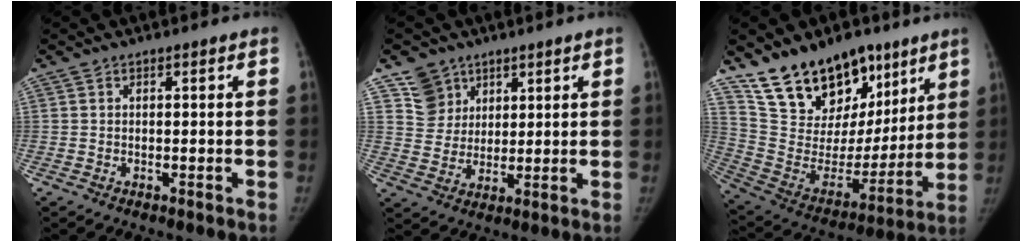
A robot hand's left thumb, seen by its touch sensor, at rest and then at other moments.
{"total": 6.8, "force": [4.2, 5.3, 0.2], "torque": [0.030, -0.036, 0.086]}
{"total": 23.0, "force": [15.4, 13.4, 10.7], "torque": [-0.126, -0.065, 0.270]}